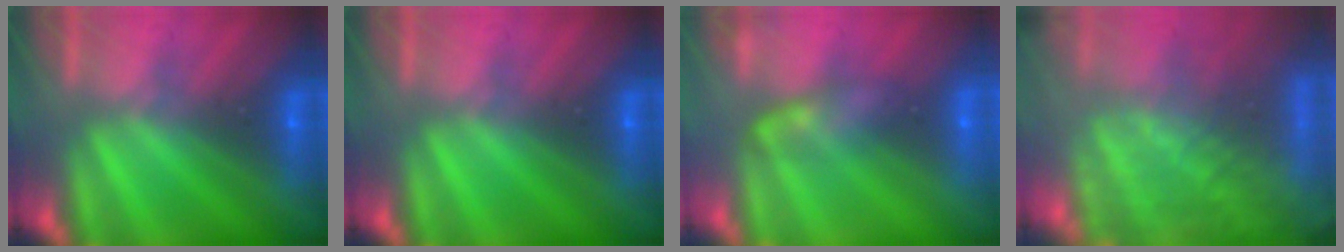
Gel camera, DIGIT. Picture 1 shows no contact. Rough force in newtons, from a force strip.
{"total": 0.0}
{"total": 2.4}
{"total": 10.5}